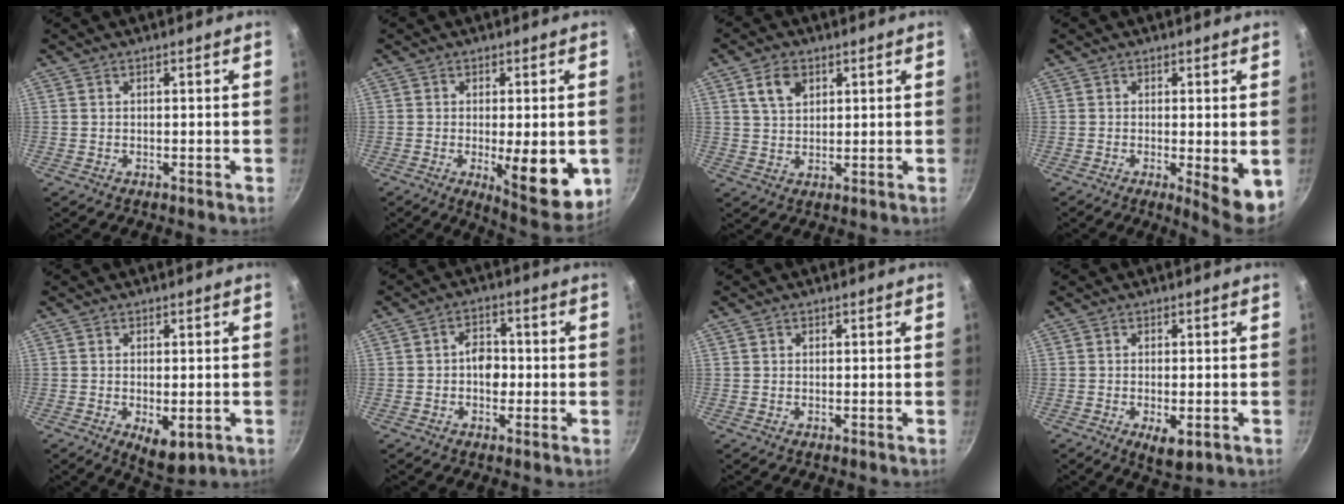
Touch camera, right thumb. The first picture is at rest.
{"total": 12.5, "force": [-2.2, 4.1, 11.6], "torque": [-0.131, -0.011, -0.019]}
{"total": 5.6, "force": [2.5, 3.7, 3.4], "torque": [-0.052, -0.005, 0.046]}
{"total": 6.8, "force": [-1.1, 1.7, 6.5], "torque": [-0.079, -0.010, -0.010]}
{"total": 6.0, "force": [-1.6, 2.9, 5.0], "torque": [-0.066, -0.008, -0.011]}
{"total": 5.0, "force": [-0.5, 3.7, 3.3], "torque": [-0.024, 0.012, -0.012]}
{"total": 0.6, "force": [0.2, 0.6, 0.1], "torque": [0.002, 0.002, 0.001]}
{"total": 4.8, "force": [-1.6, 2.0, 4.1], "torque": [-0.062, -0.007, -0.017]}